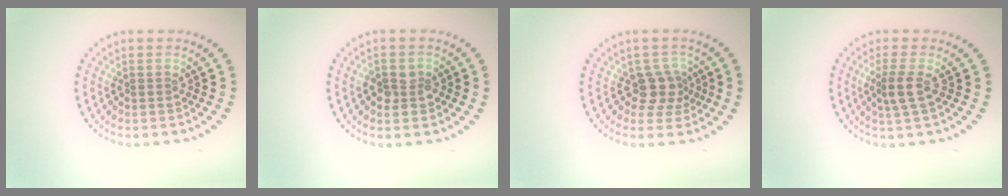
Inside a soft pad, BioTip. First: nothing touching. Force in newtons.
{"total": 1.7, "press": 1.7, "slide": 0.3}
{"total": 2.7, "press": 2.2, "slide": 1.6}
{"total": 2.1, "press": 1.7, "slide": 1.2}